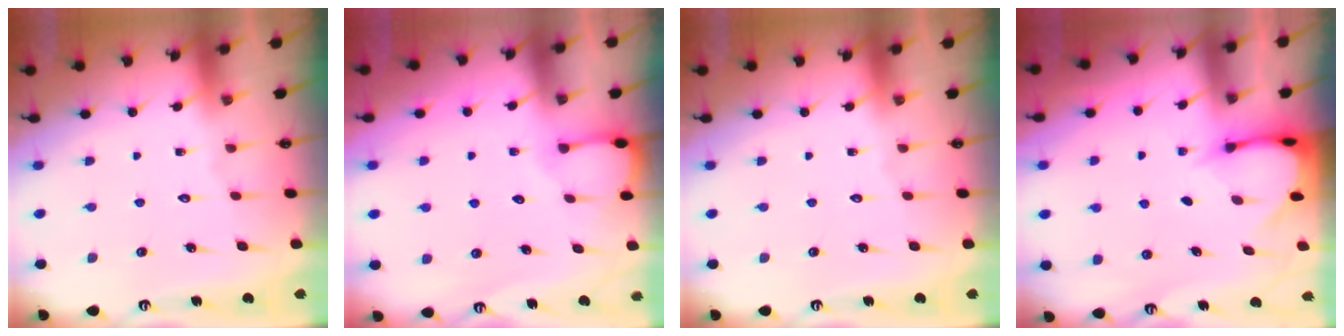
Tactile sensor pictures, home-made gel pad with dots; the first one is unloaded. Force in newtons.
{"total": 2.0, "press": 2.0, "slide": 0.3}
{"total": 0.0}
{"total": 3.0, "press": 3.0, "slide": 0.3}